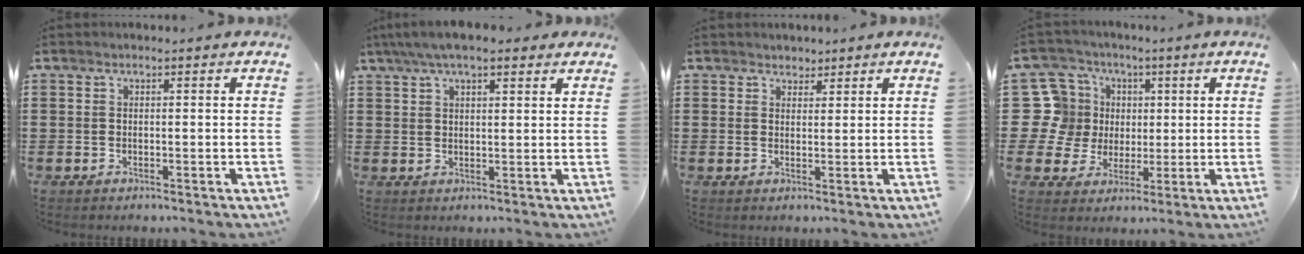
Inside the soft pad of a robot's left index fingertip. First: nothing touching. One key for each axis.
{"total": 5.3, "fx": 3.9, "fy": 1.5, "fz": 3.2, "tx": -0.069, "ty": 0.003, "tz": 0.071}
{"total": 1.7, "fx": 1.4, "fy": 0.9, "fz": -0.1, "tx": -0.003, "ty": 0.006, "tz": 0.026}
{"total": 12.1, "fx": 1.6, "fy": 11.2, "fz": 4.2, "tx": -0.148, "ty": 0.010, "tz": 0.037}